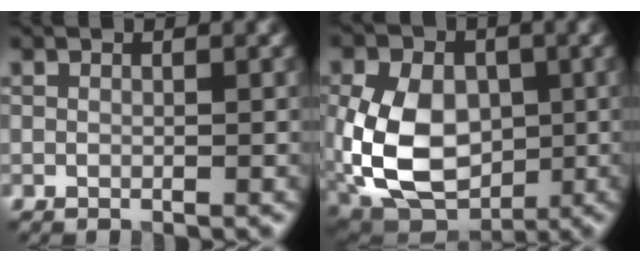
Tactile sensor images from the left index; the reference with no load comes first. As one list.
[{"total": 10.6, "force": [-0.7, 7.5, 7.4], "torque": [-0.164, -0.010, -0.019]}]